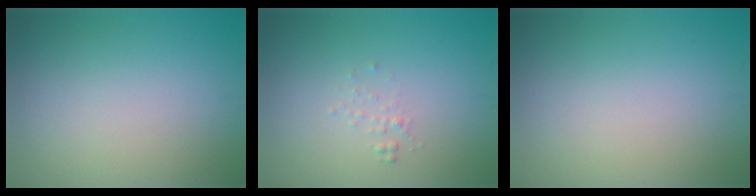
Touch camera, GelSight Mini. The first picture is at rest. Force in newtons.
{"total": 0.6, "press": 0.6, "slide": 0.1}
{"total": 0.0}